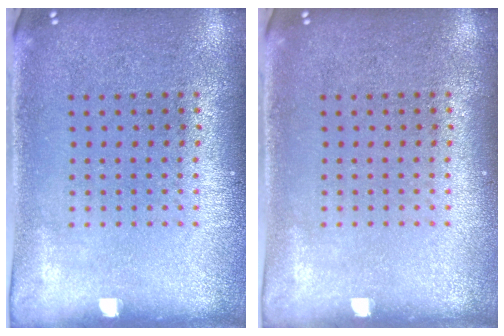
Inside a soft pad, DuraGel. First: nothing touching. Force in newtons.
{"total": 0.0}